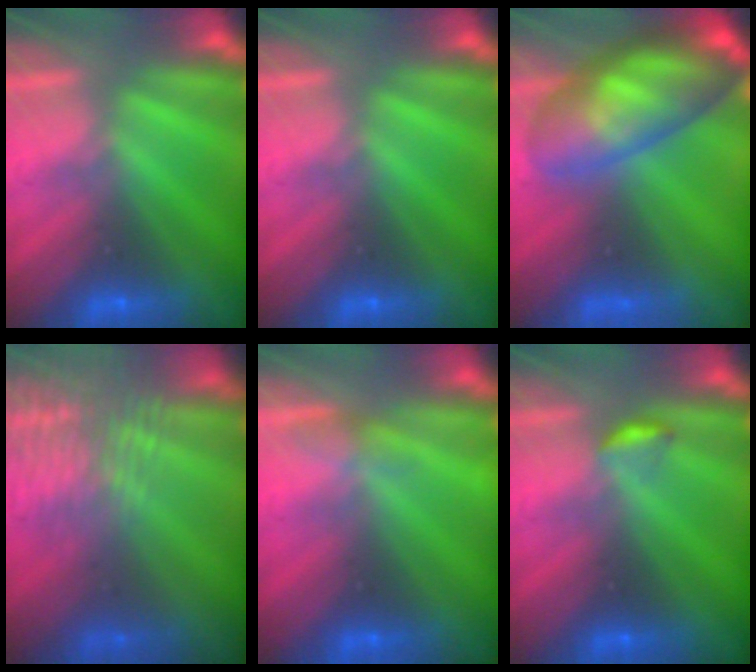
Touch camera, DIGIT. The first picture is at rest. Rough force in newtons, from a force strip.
{"total": 0.0}
{"total": 8.9}
{"total": 3.6}
{"total": 3.5}
{"total": 2.8}